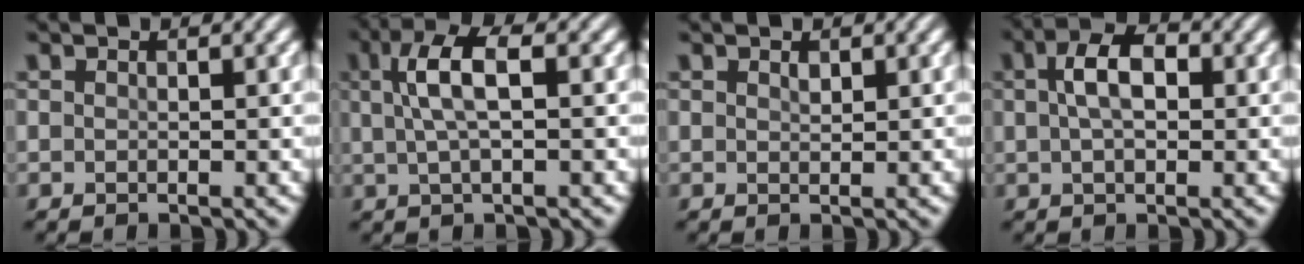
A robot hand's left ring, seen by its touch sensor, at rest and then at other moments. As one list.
[{"total": 4.5, "force": [1.0, 1.4, 4.1], "torque": [-0.080, 0.011, 0.018]}, {"total": 0.6, "force": [0.5, 0.3, 0.4], "torque": [-0.008, -0.002, 0.009]}, {"total": 4.2, "force": [0.8, 2.3, 3.5], "torque": [-0.064, 0.008, 0.008]}]